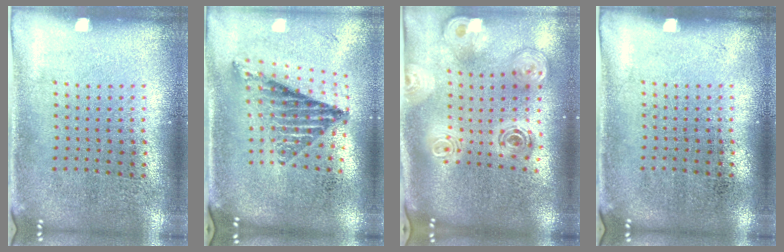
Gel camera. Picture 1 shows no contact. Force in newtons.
{"total": 1.3, "press": 1.2, "slide": 0.6}
{"total": 2.8, "press": 1.9, "slide": 2.0}
{"total": 0.0}